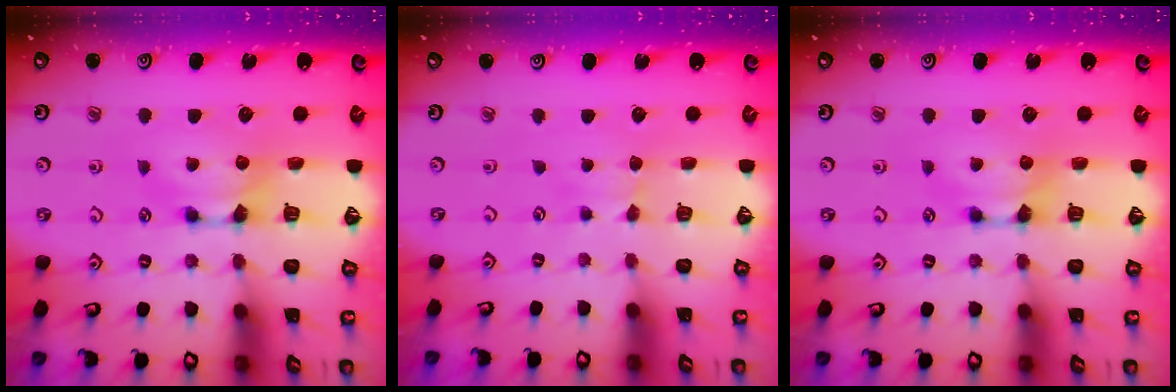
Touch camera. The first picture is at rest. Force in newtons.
{"total": 2.3, "press": 2.2, "slide": 0.5}
{"total": 0.0}